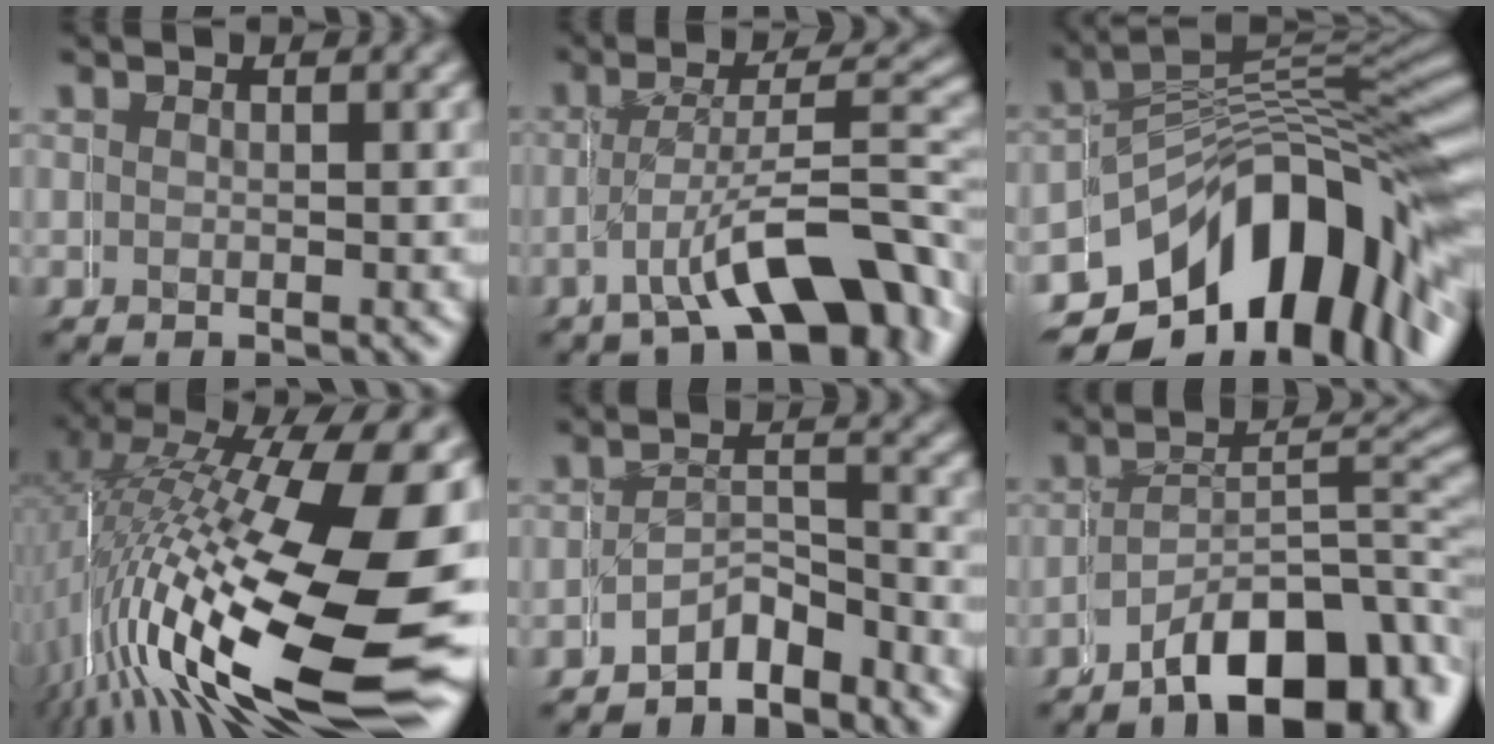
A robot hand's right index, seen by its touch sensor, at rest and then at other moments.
{"total": 6.6, "force": [-3.8, 2.0, 5.0], "torque": [-0.079, -0.015, -0.051]}
{"total": 15.8, "force": [-5.8, 10.0, 10.8], "torque": [-0.167, -0.014, -0.083]}
{"total": 17.5, "force": [-3.0, 7.0, 15.8], "torque": [-0.249, -0.024, -0.019]}
{"total": 4.4, "force": [-4.2, 1.1, -0.1], "torque": [0.014, -0.011, -0.070]}
{"total": 9.3, "force": [-5.3, 4.5, 6.2], "torque": [-0.069, -0.022, -0.075]}